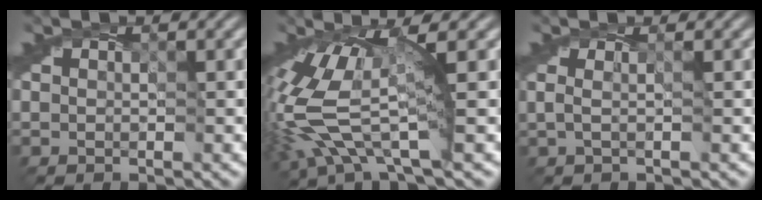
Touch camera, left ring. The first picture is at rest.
{"total": 8.1, "force": [-1.1, 2.7, 7.5], "torque": [-0.177, 0.006, -0.031]}
{"total": 0.8, "force": [0.1, 0.1, 0.8], "torque": [-0.018, -0.002, -0.002]}